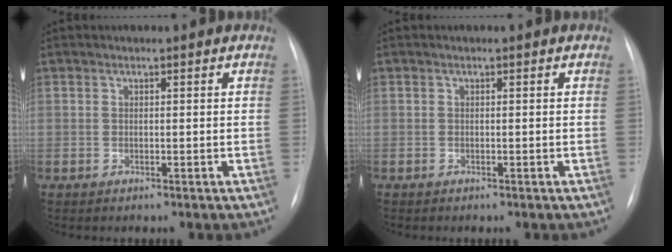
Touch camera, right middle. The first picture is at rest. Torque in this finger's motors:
{"motor_torque": [-0.31, -0.05, 0.01, -0.01]}